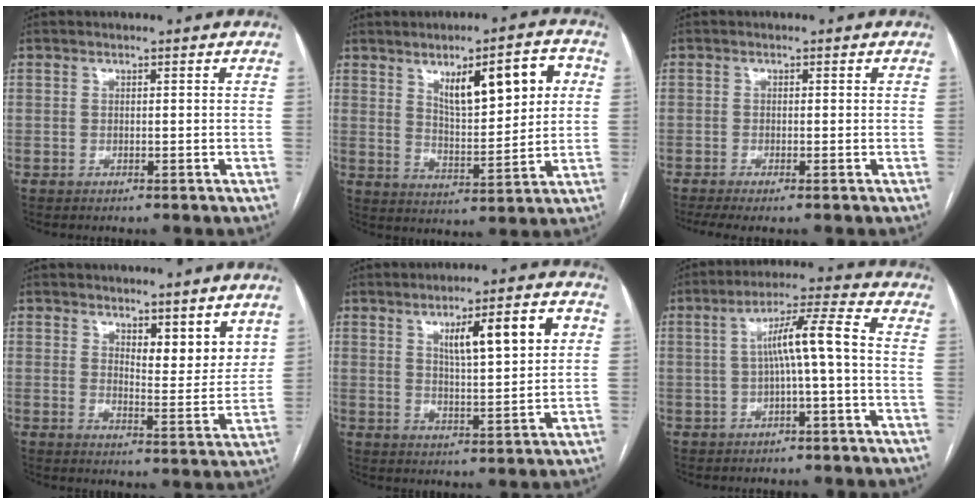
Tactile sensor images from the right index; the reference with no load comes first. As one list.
[{"total": 11.8, "force": [4.4, 3.4, 10.4], "torque": [-0.154, 0.012, 0.074]}, {"total": 3.4, "force": [-2.2, 0.2, 2.6], "torque": [-0.045, -0.009, -0.038]}, {"total": 6.4, "force": [4.4, 2.1, 4.1], "torque": [-0.055, -0.017, 0.070]}, {"total": 10.5, "force": [3.5, 1.7, 9.8], "torque": [-0.149, 0.012, 0.056]}, {"total": 7.7, "force": [-0.4, -0.1, 7.7], "torque": [-0.130, 0.028, -0.007]}]